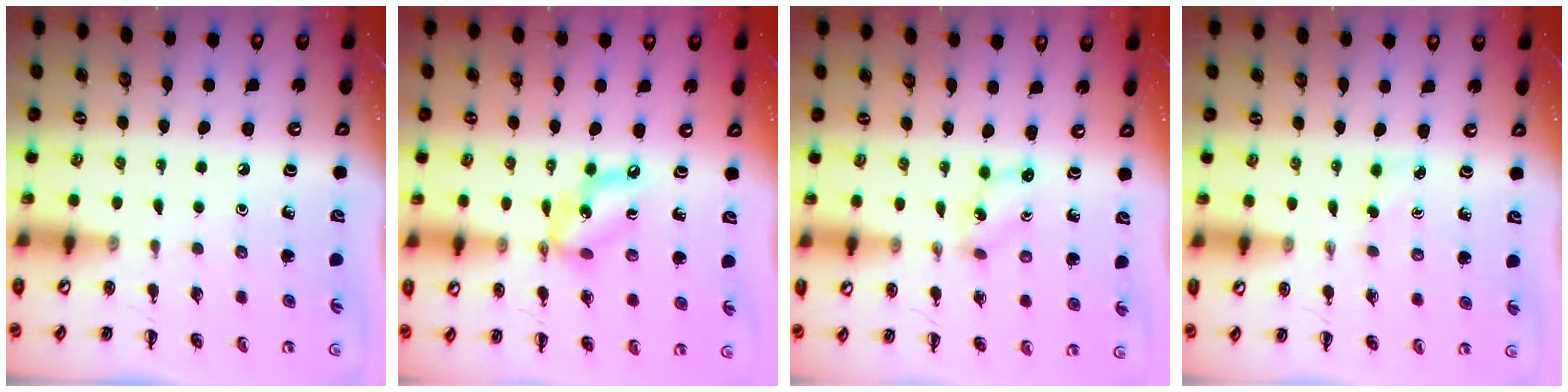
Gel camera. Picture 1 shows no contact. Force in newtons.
{"total": 9.7, "press": 9.4, "slide": 2.4}
{"total": 1.7, "press": 1.6, "slide": 0.5}
{"total": 2.8, "press": 2.7, "slide": 0.8}